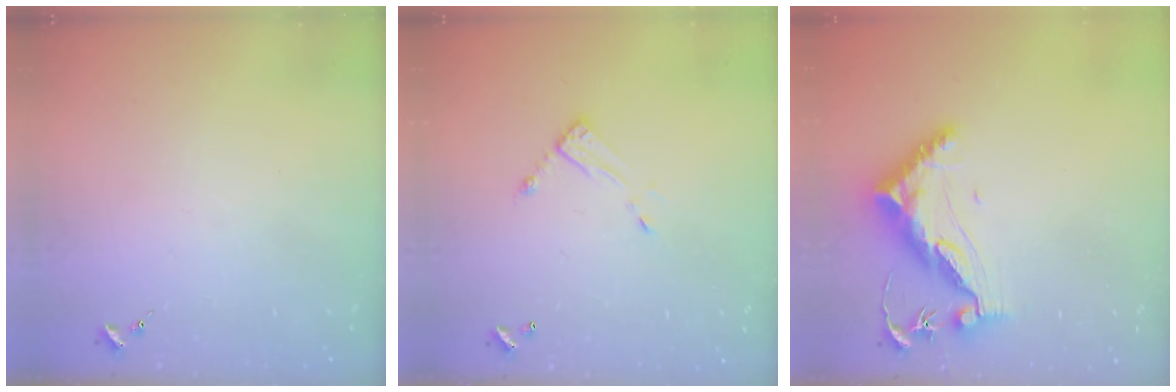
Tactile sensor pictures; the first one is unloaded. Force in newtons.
{"total": 7.2, "press": 7.2, "slide": 0.3}
{"total": 12.2, "press": 12.1, "slide": 0.7}